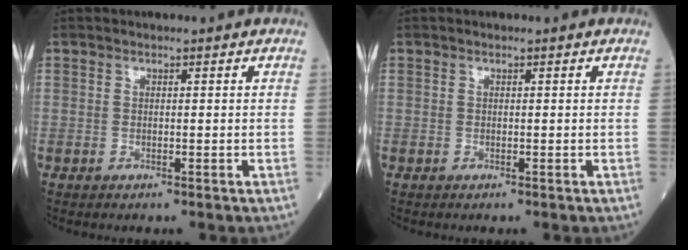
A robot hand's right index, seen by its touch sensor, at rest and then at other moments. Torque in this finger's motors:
{"motor_torque": [0.00, 0.00, 0.00, 0.00]}